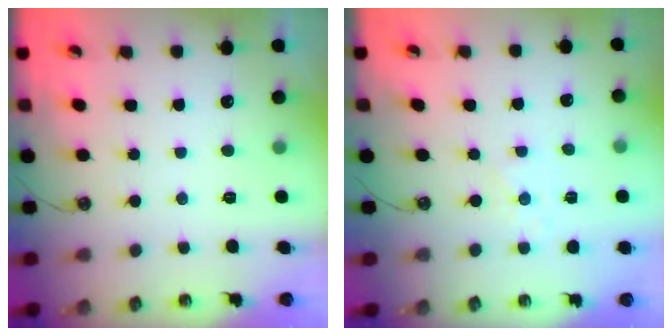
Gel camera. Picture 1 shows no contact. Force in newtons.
{"total": 2.7, "press": 2.7, "slide": 0.4}